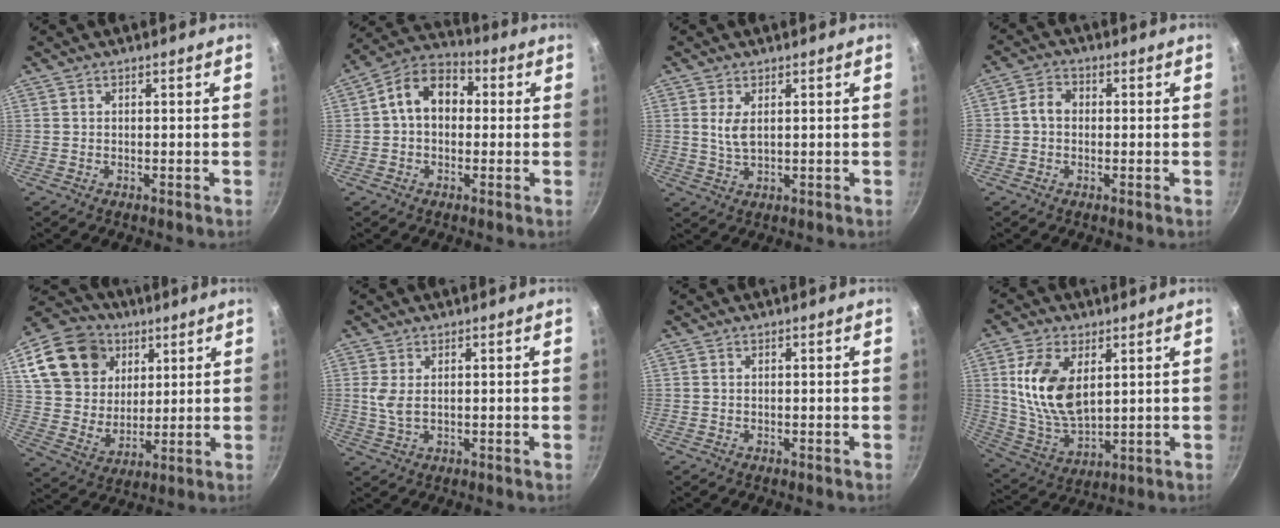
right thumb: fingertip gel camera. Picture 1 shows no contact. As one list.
[{"total": 10.8, "force": [1.1, 7.9, 7.3], "torque": [-0.086, 0.032, -0.004]}, {"total": 3.7, "force": [1.0, 1.8, 3.1], "torque": [-0.059, -0.010, 0.023]}, {"total": 3.6, "force": [-0.1, 3.0, 2.1], "torque": [-0.031, 0.014, -0.012]}, {"total": 19.7, "force": [8.0, 15.3, 9.5], "torque": [-0.165, -0.004, 0.149]}, {"total": 3.3, "force": [0.8, 1.4, 2.9], "torque": [-0.061, -0.005, 0.019]}, {"total": 0.0}, {"total": 14.2, "force": [3.8, 8.0, 11.1], "torque": [-0.205, -0.024, 0.085]}]